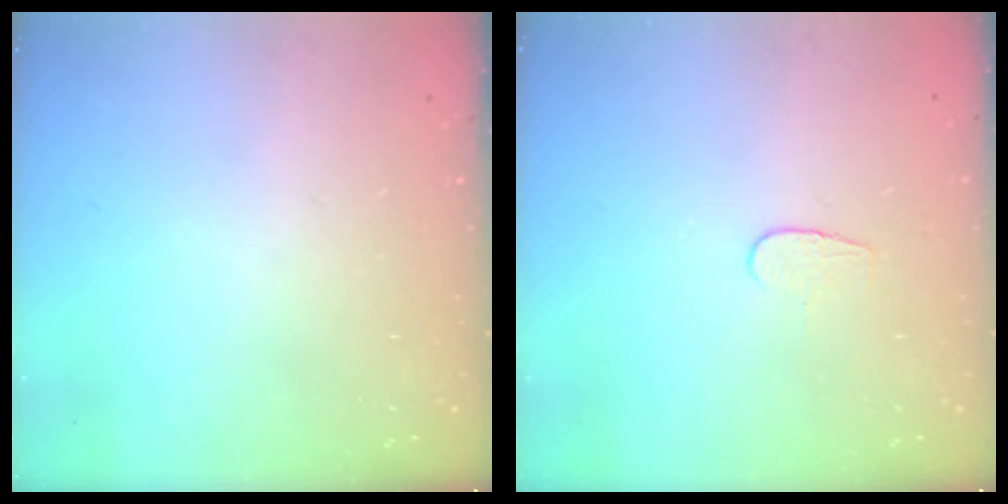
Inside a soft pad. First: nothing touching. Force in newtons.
{"total": 3.7, "press": 3.7, "slide": 0.3}